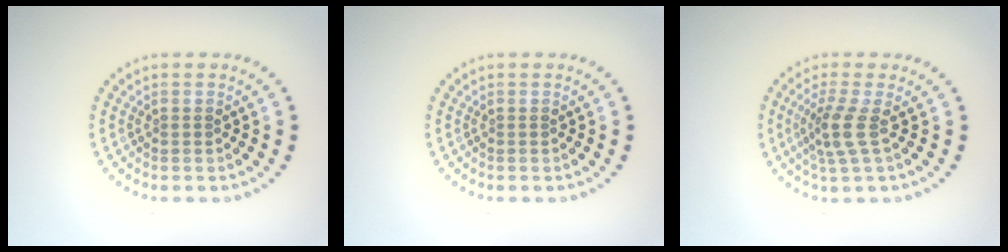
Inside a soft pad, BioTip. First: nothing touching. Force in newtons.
{"total": 0.0}
{"total": 2.7, "press": 2.1, "slide": 1.7}